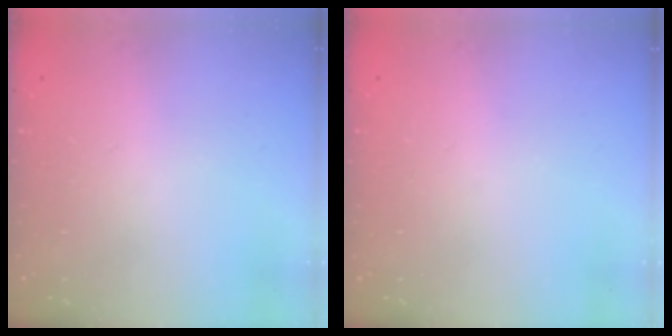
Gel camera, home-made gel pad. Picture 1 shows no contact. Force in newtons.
{"total": 0.0}